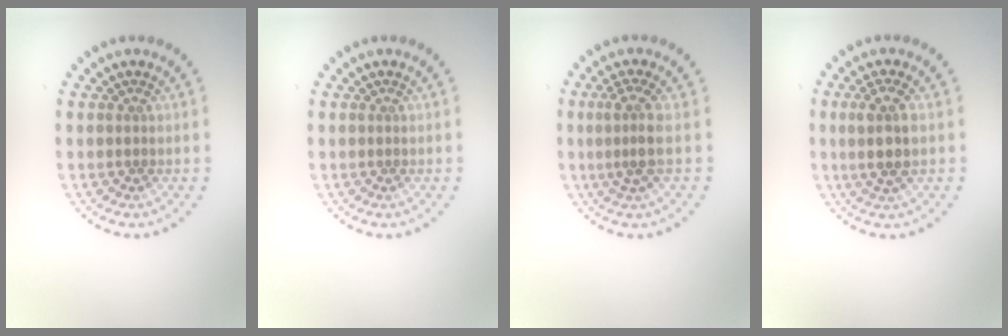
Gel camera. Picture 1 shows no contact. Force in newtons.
{"total": 0.0}
{"total": 2.5, "press": 1.8, "slide": 1.7}
{"total": 2.8, "press": 2.6, "slide": 1.2}